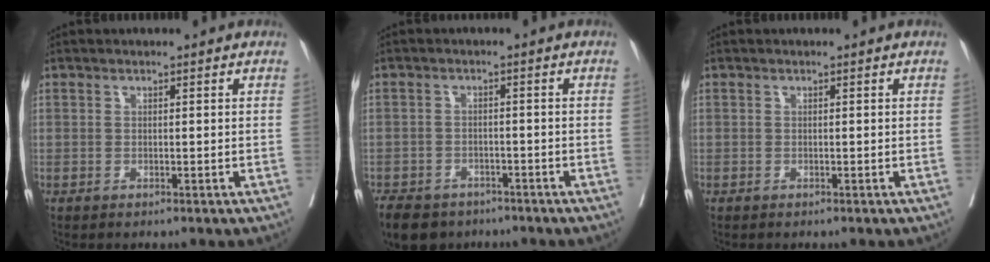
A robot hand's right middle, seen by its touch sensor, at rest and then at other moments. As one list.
[{"total": 8.6, "force": [-6.5, 4.9, 2.7], "torque": [-0.051, -0.004, -0.099]}, {"total": 0.0}]